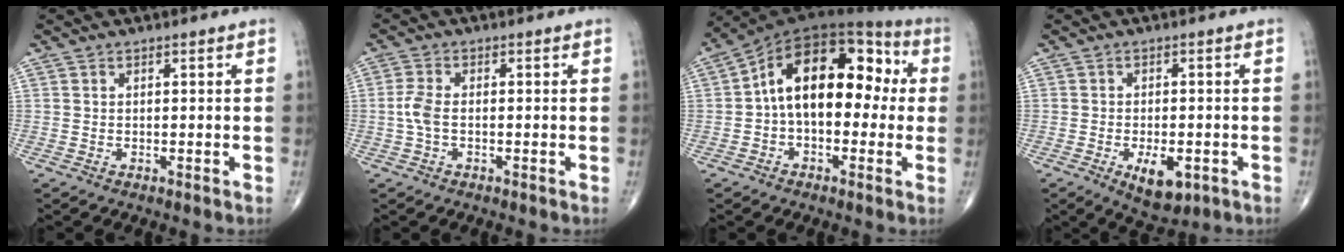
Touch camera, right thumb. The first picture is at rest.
{"total": 3.5, "force": [-0.4, 1.7, 3.0], "torque": [-0.081, 0.006, -0.013]}
{"total": 17.1, "force": [0.8, 10.3, 13.6], "torque": [-0.180, 0.056, 0.000]}
{"total": 7.0, "force": [-2.5, 3.4, 5.6], "torque": [-0.079, -0.001, -0.026]}